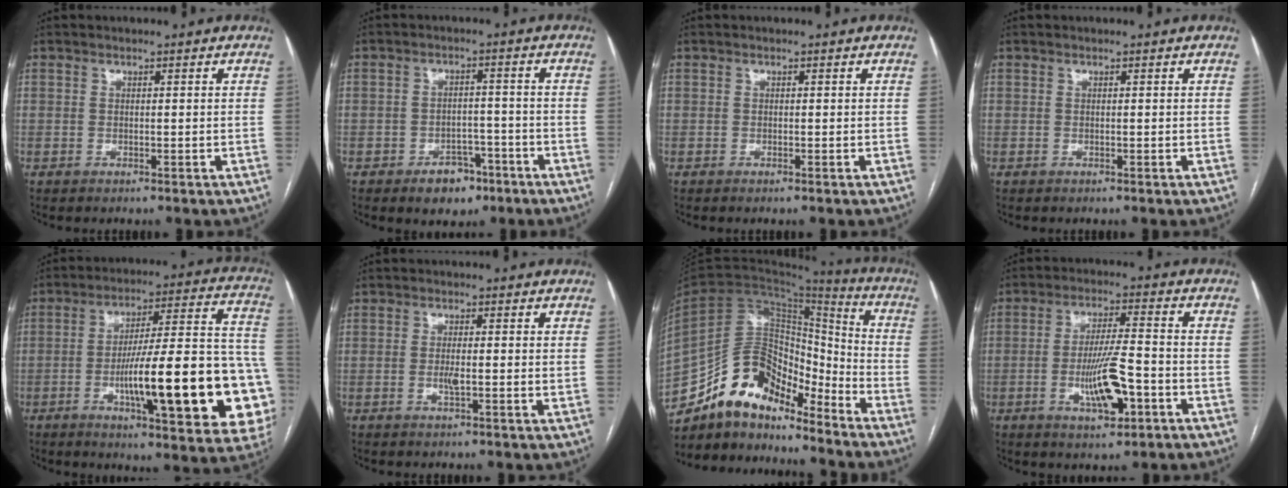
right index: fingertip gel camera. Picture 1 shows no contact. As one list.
[{"total": 5.7, "force": [-3.6, 3.5, 2.7], "torque": [-0.032, 0.009, -0.047]}, {"total": 0.0}, {"total": 0.0}, {"total": 27.2, "force": [-6.7, 4.1, 26.0], "torque": [-0.289, 0.011, -0.090]}, {"total": 2.4, "force": [-0.1, 0.5, 2.4], "torque": [-0.046, -0.003, -0.002]}, {"total": 15.2, "force": [-12.4, 6.2, 6.3], "torque": [-0.108, 0.055, -0.222]}, {"total": 9.5, "force": [-3.2, 2.0, 8.7], "torque": [-0.161, -0.002, -0.051]}]